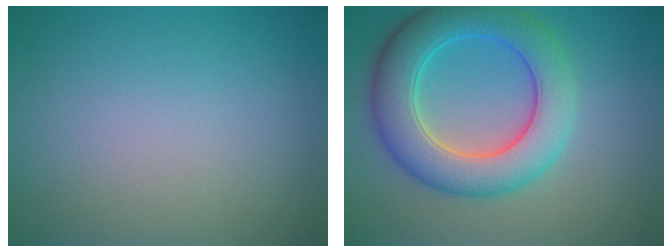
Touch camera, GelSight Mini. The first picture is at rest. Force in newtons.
{"total": 7.5, "press": 7.5, "slide": 0.2}